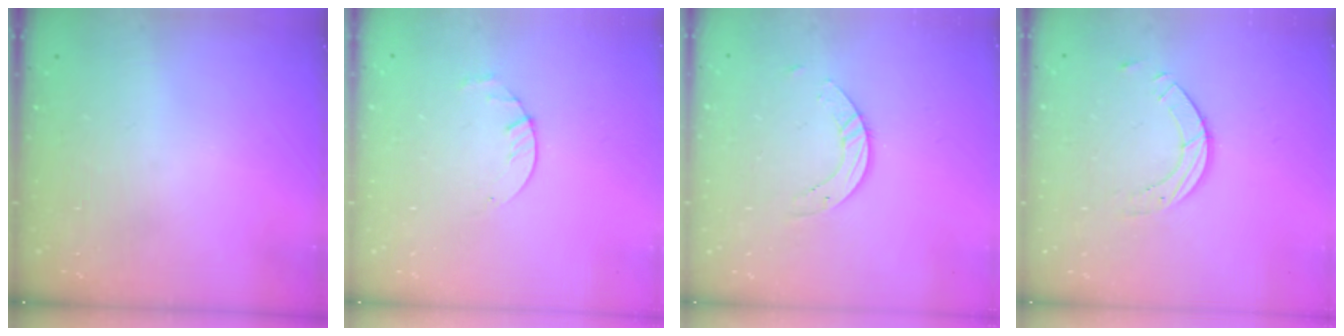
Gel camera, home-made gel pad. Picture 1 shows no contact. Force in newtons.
{"total": 2.9, "press": 2.9, "slide": 0.4}
{"total": 4.2, "press": 4.2, "slide": 0.3}
{"total": 4.2, "press": 4.2, "slide": 0.3}